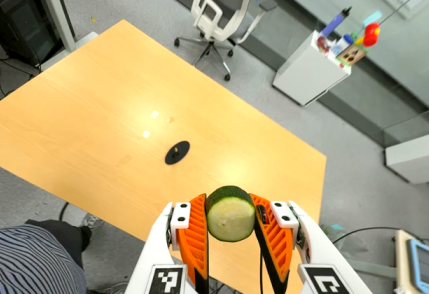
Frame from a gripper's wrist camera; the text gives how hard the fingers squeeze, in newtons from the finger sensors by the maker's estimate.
{"total": 11.6, "left": 11.7, "right": 11.4}